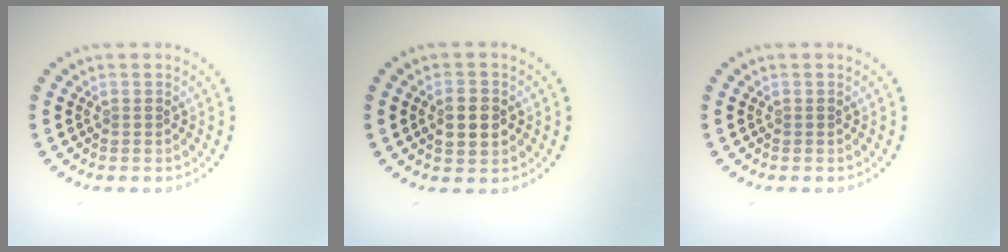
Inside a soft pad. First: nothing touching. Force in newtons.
{"total": 2.9, "press": 2.9, "slide": 0.1}
{"total": 0.0}